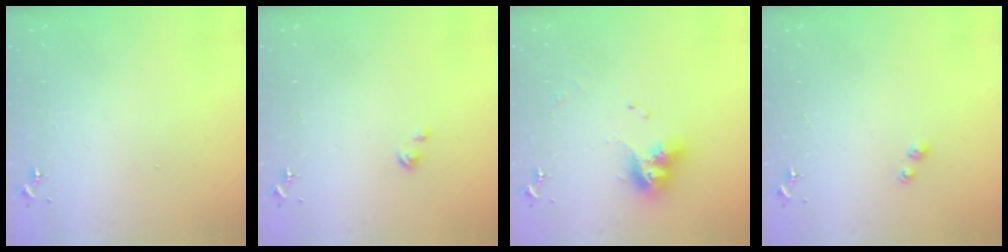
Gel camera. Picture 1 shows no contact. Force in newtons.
{"total": 1.1, "press": 1.1, "slide": 0.2}
{"total": 12.0, "press": 11.9, "slide": 1.3}
{"total": 2.3, "press": 2.3, "slide": 0.3}